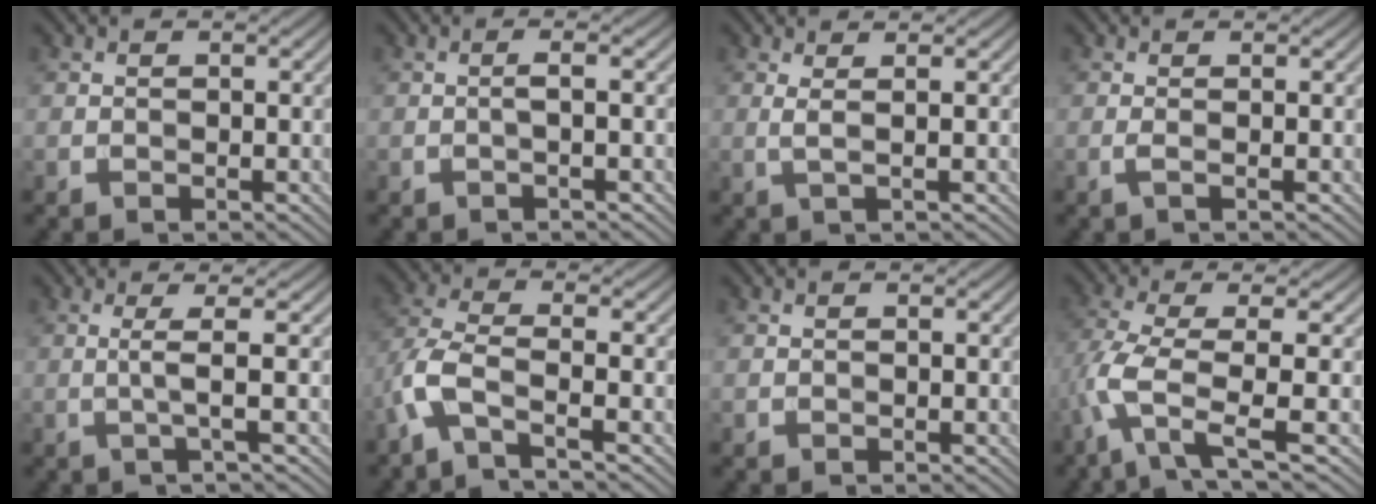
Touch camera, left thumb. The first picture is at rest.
{"total": 1.8, "force": [-0.2, 0.1, 1.8], "torque": [-0.031, 0.006, -0.012]}
{"total": 2.1, "force": [0.7, 0.4, 1.9], "torque": [-0.042, 0.006, 0.007]}
{"total": 1.1, "force": [-0.1, 0.0, 1.1], "torque": [-0.026, 0.003, -0.007]}
{"total": 2.9, "force": [0.2, 0.1, 2.9], "torque": [-0.059, 0.005, -0.006]}
{"total": 5.6, "force": [-2.9, 1.4, 4.6], "torque": [-0.106, 0.002, -0.081]}
{"total": 0.0}
{"total": 7.0, "force": [-1.6, 1.5, 6.6], "torque": [-0.140, 0.007, -0.049]}